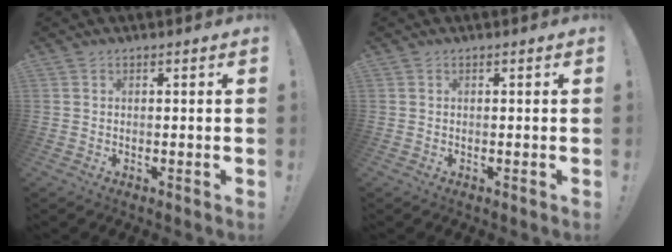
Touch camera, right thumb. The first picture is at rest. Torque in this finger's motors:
{"motor_torque": [0.00, 0.00, 0.00, 0.00, 0.00]}